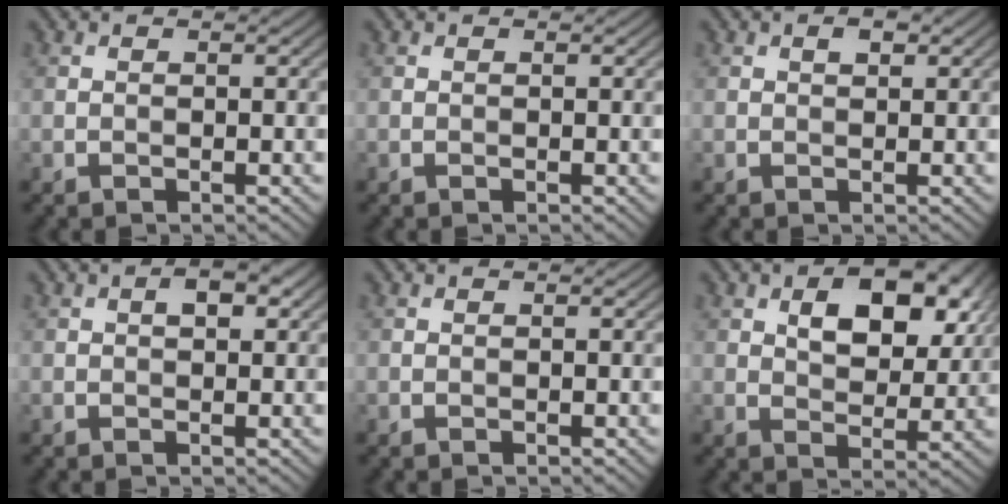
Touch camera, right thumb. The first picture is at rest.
{"total": 0.0}
{"total": 1.4, "force": [0.6, 0.7, 1.0], "torque": [-0.014, 0.002, 0.010]}
{"total": 2.4, "force": [0.7, 1.2, 1.9], "torque": [-0.026, 0.004, 0.009]}
{"total": 0.0}
{"total": 9.3, "force": [3.4, 5.3, 6.8], "torque": [-0.108, -0.002, 0.051]}